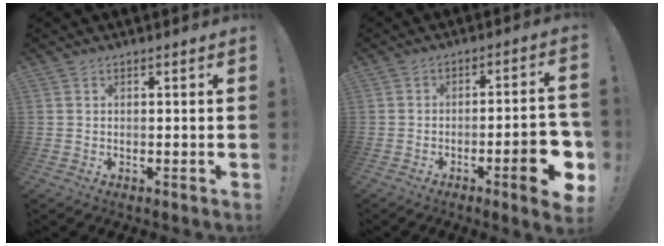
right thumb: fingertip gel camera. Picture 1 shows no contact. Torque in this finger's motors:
{"motor_torque": [2.01, 1.89, 1.02, -1.34, 0.16]}